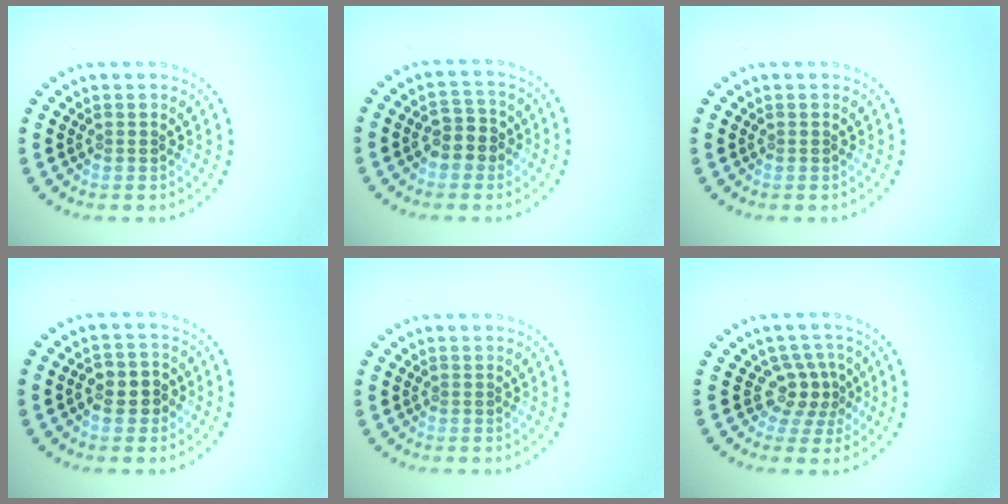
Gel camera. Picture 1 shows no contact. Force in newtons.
{"total": 2.7, "press": 2.6, "slide": 0.7}
{"total": 0.0}
{"total": 2.8, "press": 2.7, "slide": 0.8}
{"total": 0.0}
{"total": 2.9, "press": 2.1, "slide": 2.0}